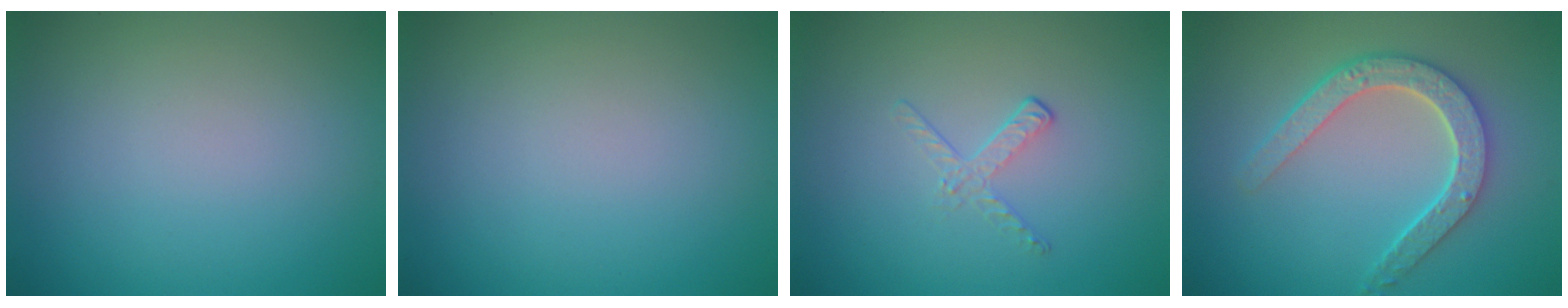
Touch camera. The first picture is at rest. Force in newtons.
{"total": 0.0}
{"total": 1.2, "press": 0.4, "slide": 1.2}
{"total": 4.6, "press": 3.7, "slide": 2.7}